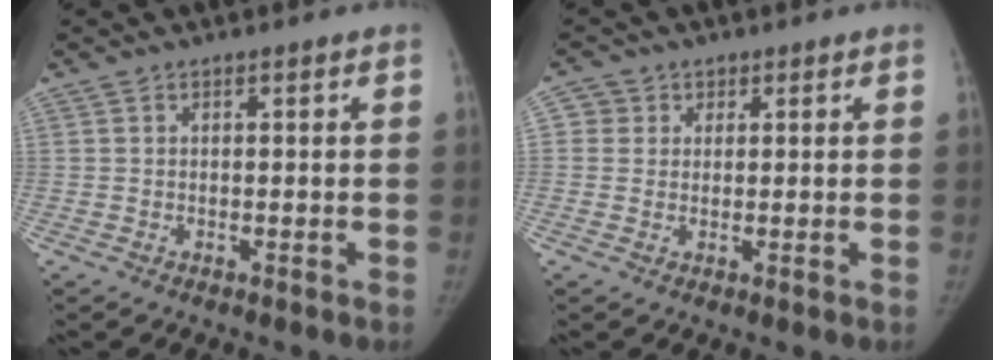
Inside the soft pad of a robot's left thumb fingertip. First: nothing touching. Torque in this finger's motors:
{"motor_torque": [-0.20, 0.74, -0.16, 0.08, 0.00]}